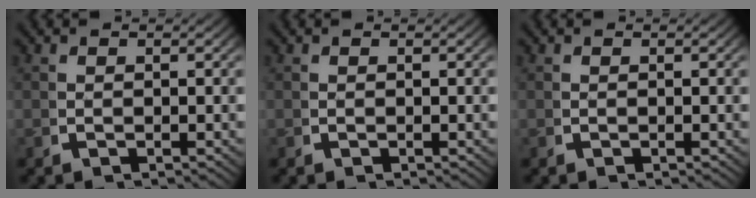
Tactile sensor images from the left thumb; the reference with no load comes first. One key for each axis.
{"total": 0.0}
{"total": 0.0}